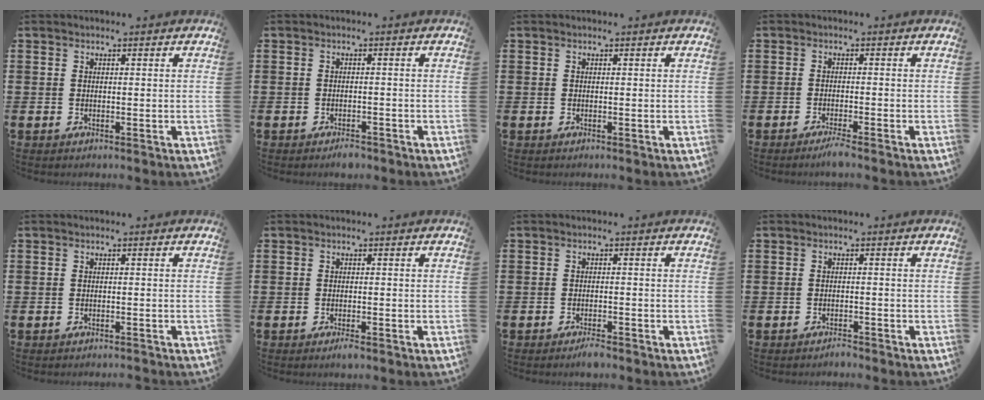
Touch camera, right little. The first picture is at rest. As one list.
[{"total": 1.2, "force": [-1.1, 0.3, 0.3], "torque": [-0.009, 0.000, -0.023]}, {"total": 0.0}, {"total": 1.8, "force": [-1.4, 0.0, 1.1], "torque": [-0.017, 0.002, -0.026]}, {"total": 0.6, "force": [-0.6, -0.1, 0.0], "torque": [0.000, -0.002, -0.012]}, {"total": 0.9, "force": [-0.6, 0.3, 0.6], "torque": [-0.005, -0.004, -0.014]}, {"total": 1.4, "force": [-1.3, 0.2, 0.5], "torque": [-0.012, 0.002, -0.026]}, {"total": 1.1, "force": [-1.1, 0.0, 0.0], "torque": [-0.004, 0.002, -0.022]}]